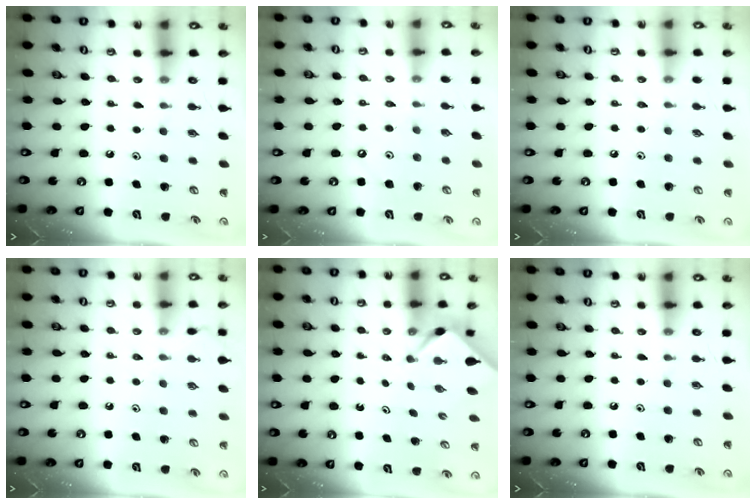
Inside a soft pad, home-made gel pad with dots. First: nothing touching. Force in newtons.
{"total": 2.3, "press": 2.3, "slide": 0.4}
{"total": 1.8, "press": 1.7, "slide": 0.4}
{"total": 3.3, "press": 3.2, "slide": 0.6}
{"total": 2.2, "press": 2.2, "slide": 0.2}
{"total": 0.0}